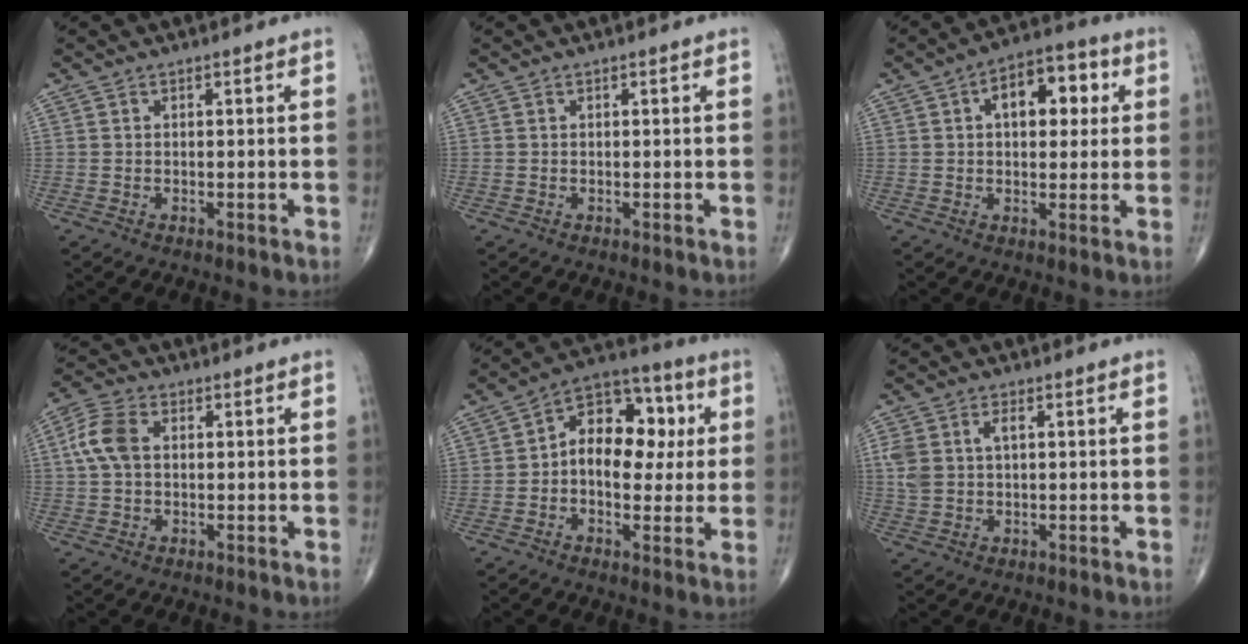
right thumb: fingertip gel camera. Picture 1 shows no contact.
{"total": 0.0}
{"total": 11.1, "force": [2.9, 6.4, 8.7], "torque": [-0.089, 0.017, 0.036]}
{"total": 6.9, "force": [1.0, 4.5, 5.2], "torque": [-0.116, 0.018, 0.015]}
{"total": 14.3, "force": [1.4, 9.5, 10.6], "torque": [-0.114, 0.029, 0.010]}
{"total": 5.6, "force": [1.2, 3.3, 4.4], "torque": [-0.107, 0.014, 0.028]}